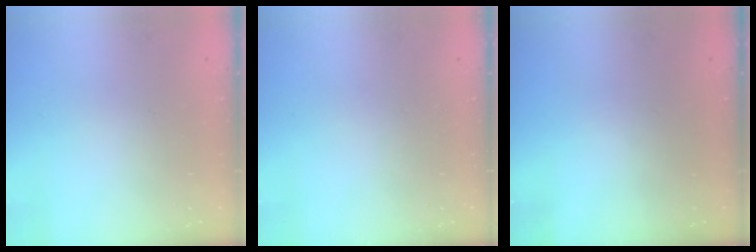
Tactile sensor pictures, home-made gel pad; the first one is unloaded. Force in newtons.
{"total": 0.0}
{"total": 0.0}